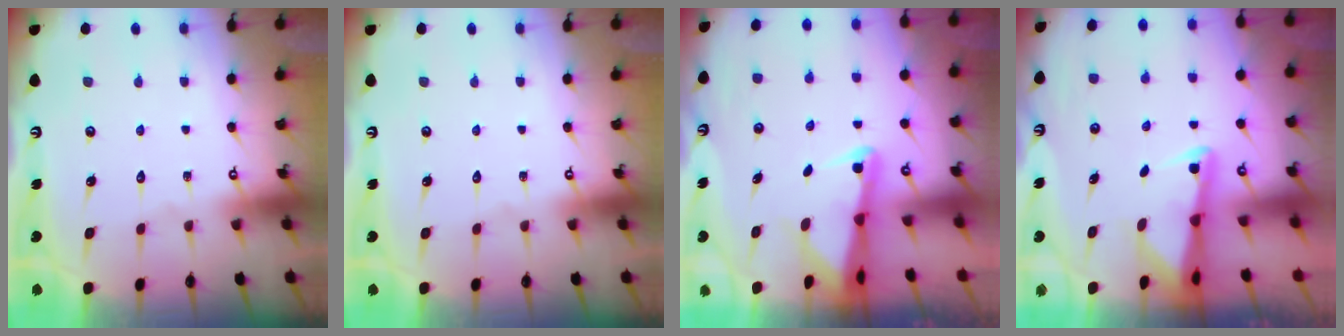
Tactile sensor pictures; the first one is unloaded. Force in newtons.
{"total": 0.0}
{"total": 2.8, "press": 2.7, "slide": 0.4}
{"total": 2.3, "press": 2.3, "slide": 0.5}